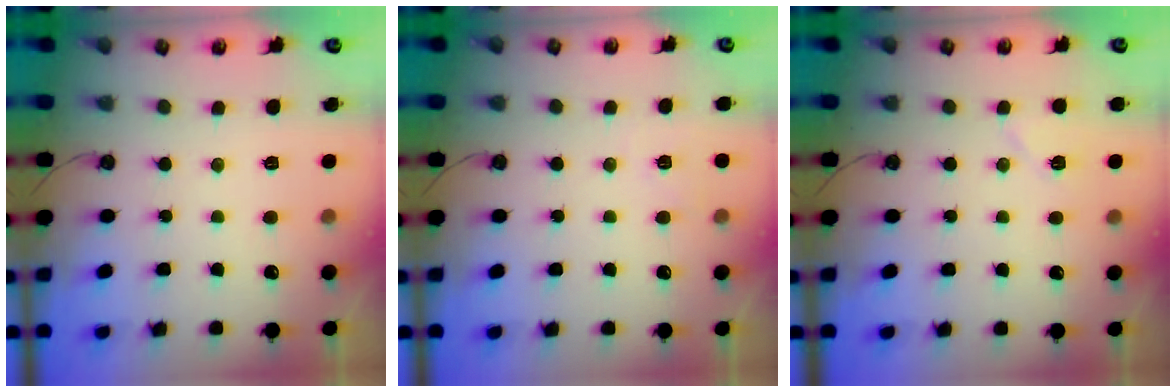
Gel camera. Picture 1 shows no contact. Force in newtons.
{"total": 4.8, "press": 4.1, "slide": 2.4}
{"total": 4.9, "press": 4.8, "slide": 1.0}